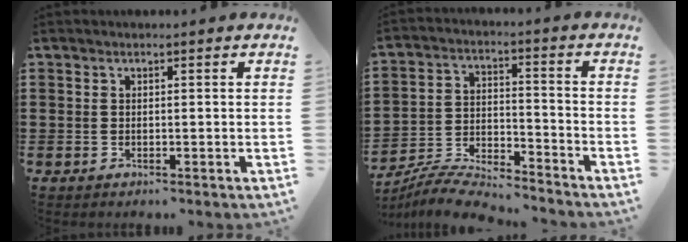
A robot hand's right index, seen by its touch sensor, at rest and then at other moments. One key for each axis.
{"total": 6.7, "fx": -6.6, "fy": 0.5, "fz": 1.2, "tx": -0.037, "ty": 0.002, "tz": -0.131}